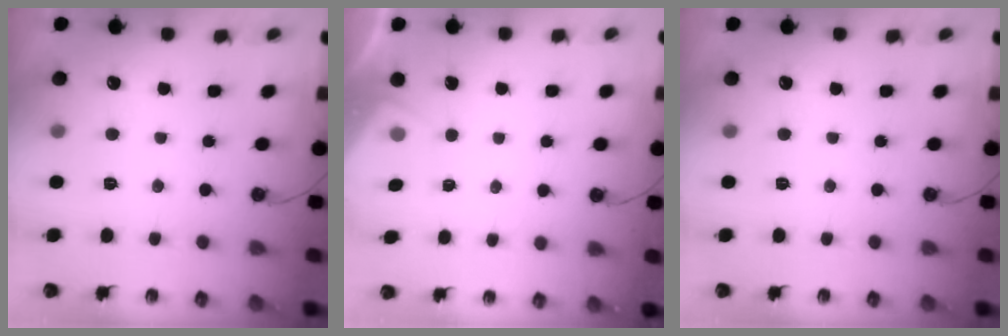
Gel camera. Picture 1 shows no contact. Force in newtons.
{"total": 2.9, "press": 2.8, "slide": 0.5}
{"total": 0.0}